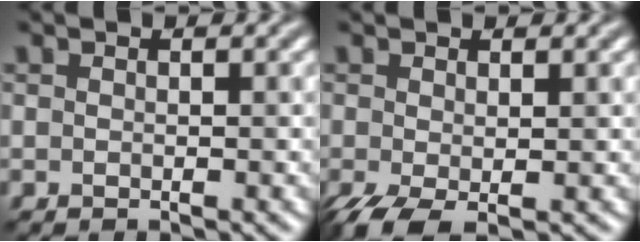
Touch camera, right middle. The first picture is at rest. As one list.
[{"total": 3.0, "force": [-1.1, 1.4, 2.5], "torque": [-0.061, -0.011, -0.022]}]